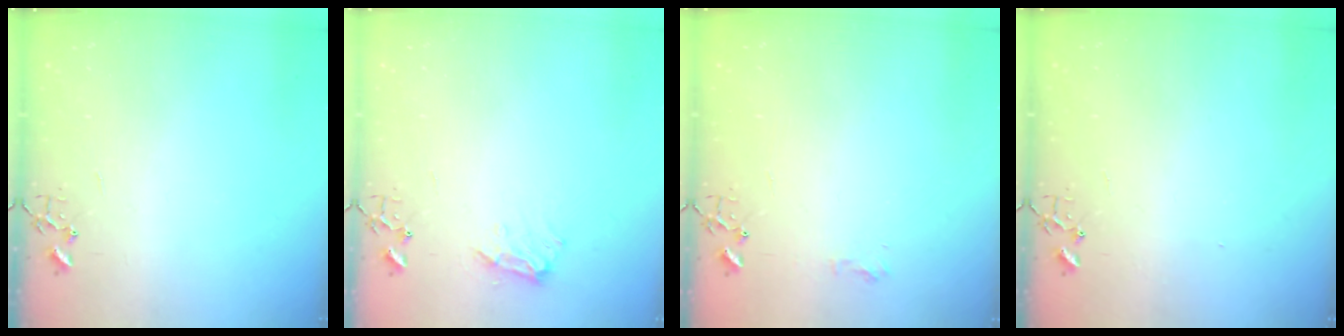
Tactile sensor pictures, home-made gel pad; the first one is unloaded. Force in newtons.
{"total": 9.0, "press": 8.9, "slide": 1.1}
{"total": 6.0, "press": 6.0, "slide": 0.6}
{"total": 1.1, "press": 1.1, "slide": 0.1}